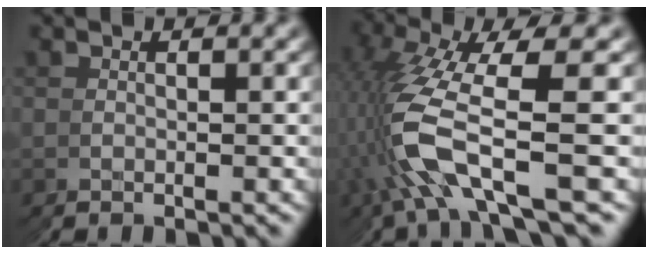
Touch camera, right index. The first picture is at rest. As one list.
[{"total": 8.0, "force": [-1.3, 4.1, 6.7], "torque": [-0.176, -0.021, -0.015]}]